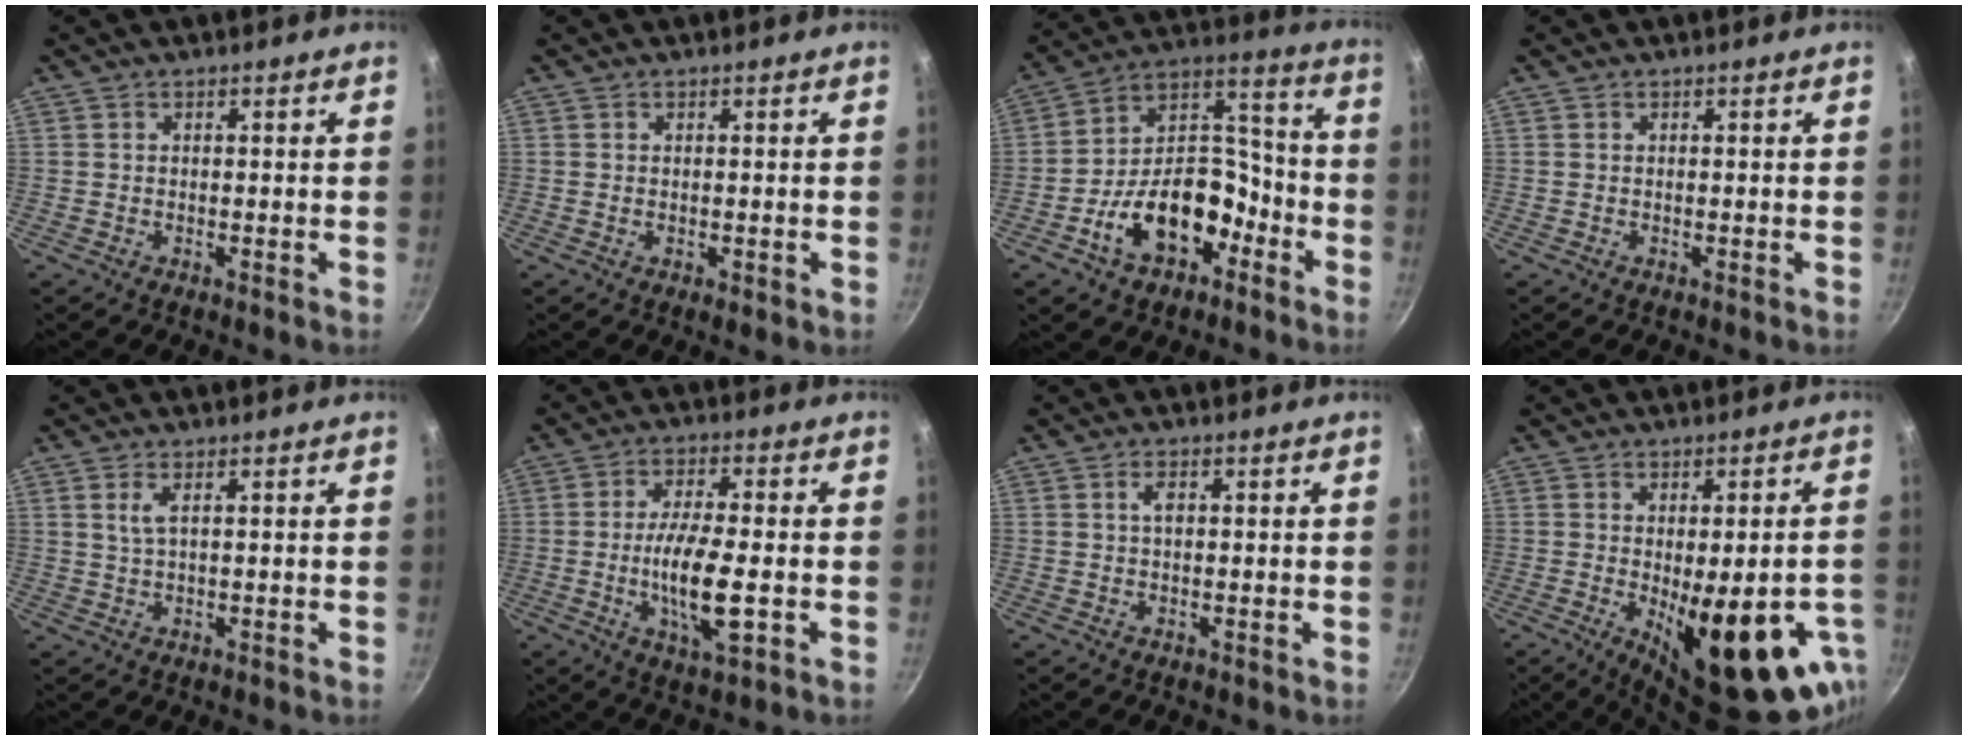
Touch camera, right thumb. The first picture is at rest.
{"total": 1.4, "force": [-0.2, 0.6, 1.2], "torque": [-0.016, -0.003, -0.004]}
{"total": 18.2, "force": [-8.0, 11.6, 11.5], "torque": [-0.147, 0.085, -0.133]}
{"total": 0.0}
{"total": 2.5, "force": [0.9, 0.7, 2.2], "torque": [-0.047, -0.004, 0.021]}
{"total": 11.8, "force": [-2.4, 3.5, 11.0], "torque": [-0.203, 0.003, -0.044]}
{"total": 2.0, "force": [0.4, 1.1, 1.7], "torque": [-0.027, 0.003, 0.006]}
{"total": 20.0, "force": [-5.8, 7.5, 17.6], "torque": [-0.203, -0.018, -0.056]}